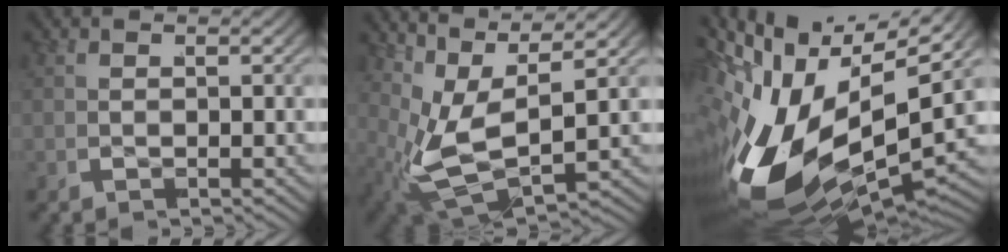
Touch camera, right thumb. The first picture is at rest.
{"total": 11.4, "force": [0.3, 7.8, 8.3], "torque": [-0.178, -0.049, 0.018]}
{"total": 18.6, "force": [-2.8, 12.0, 13.9], "torque": [-0.284, -0.053, -0.027]}